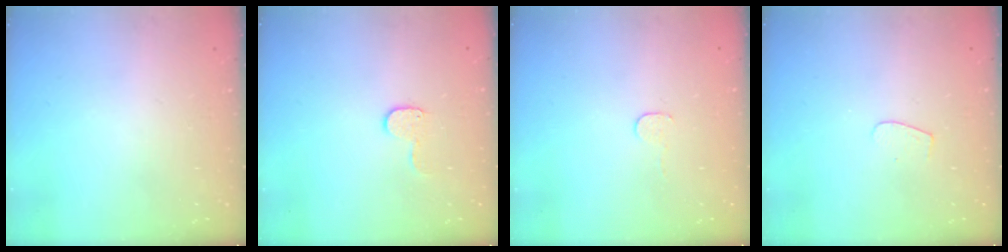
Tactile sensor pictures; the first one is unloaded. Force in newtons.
{"total": 5.5, "press": 5.5, "slide": 0.5}
{"total": 2.7, "press": 2.7, "slide": 0.2}
{"total": 4.0, "press": 4.0, "slide": 0.4}